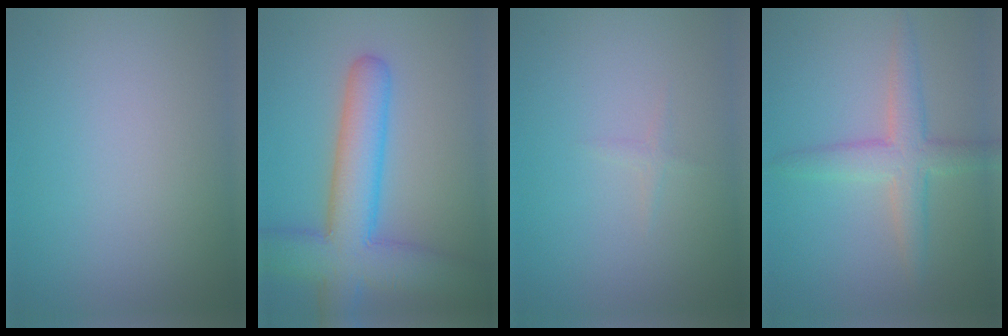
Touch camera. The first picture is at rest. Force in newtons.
{"total": 8.6, "press": 8.6, "slide": 0.5}
{"total": 0.6, "press": 0.6, "slide": 0.0}
{"total": 3.7, "press": 3.7, "slide": 0.3}